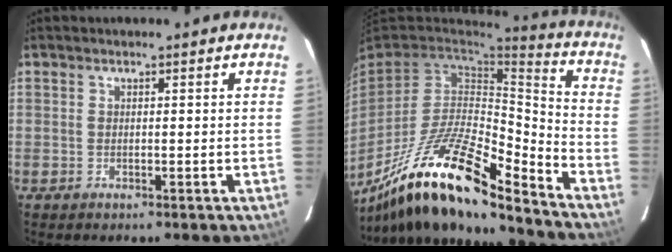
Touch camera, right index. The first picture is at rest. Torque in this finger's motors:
{"motor_torque": [1.11, -1.03, 1.05, 0.21]}